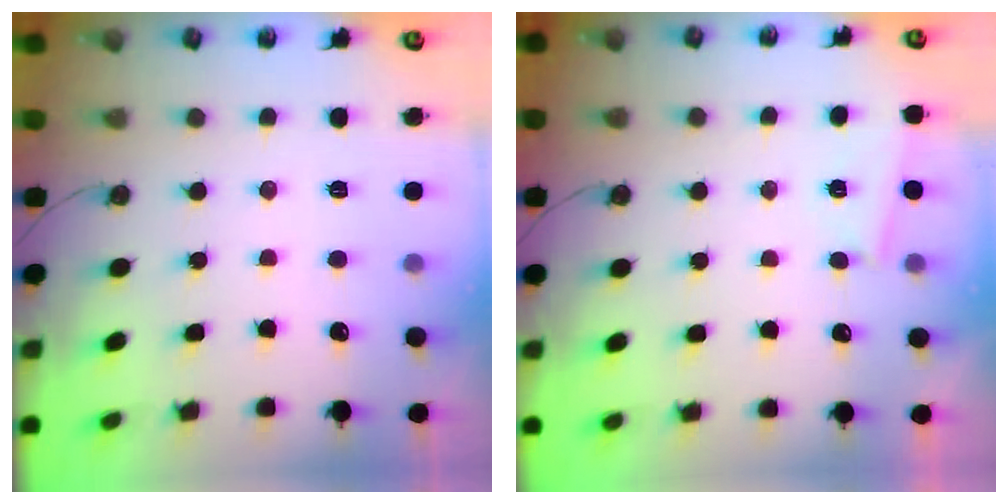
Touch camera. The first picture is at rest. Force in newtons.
{"total": 1.6, "press": 1.6, "slide": 0.3}